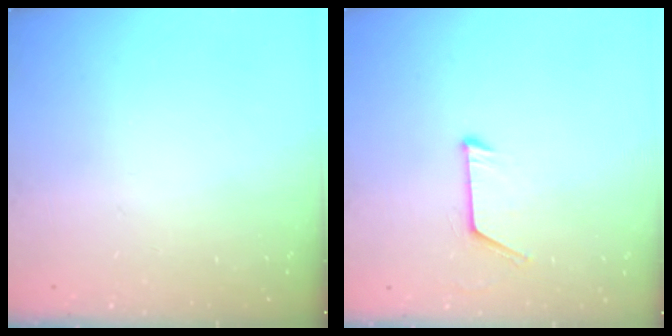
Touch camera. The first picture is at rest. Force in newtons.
{"total": 6.9, "press": 6.9, "slide": 0.7}